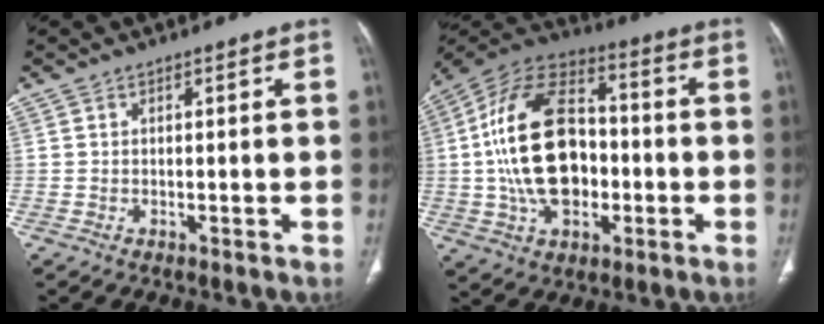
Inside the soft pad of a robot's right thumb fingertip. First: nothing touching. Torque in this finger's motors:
{"motor_torque": [1.33, 1.39, 2.19, -0.59, 0.69]}